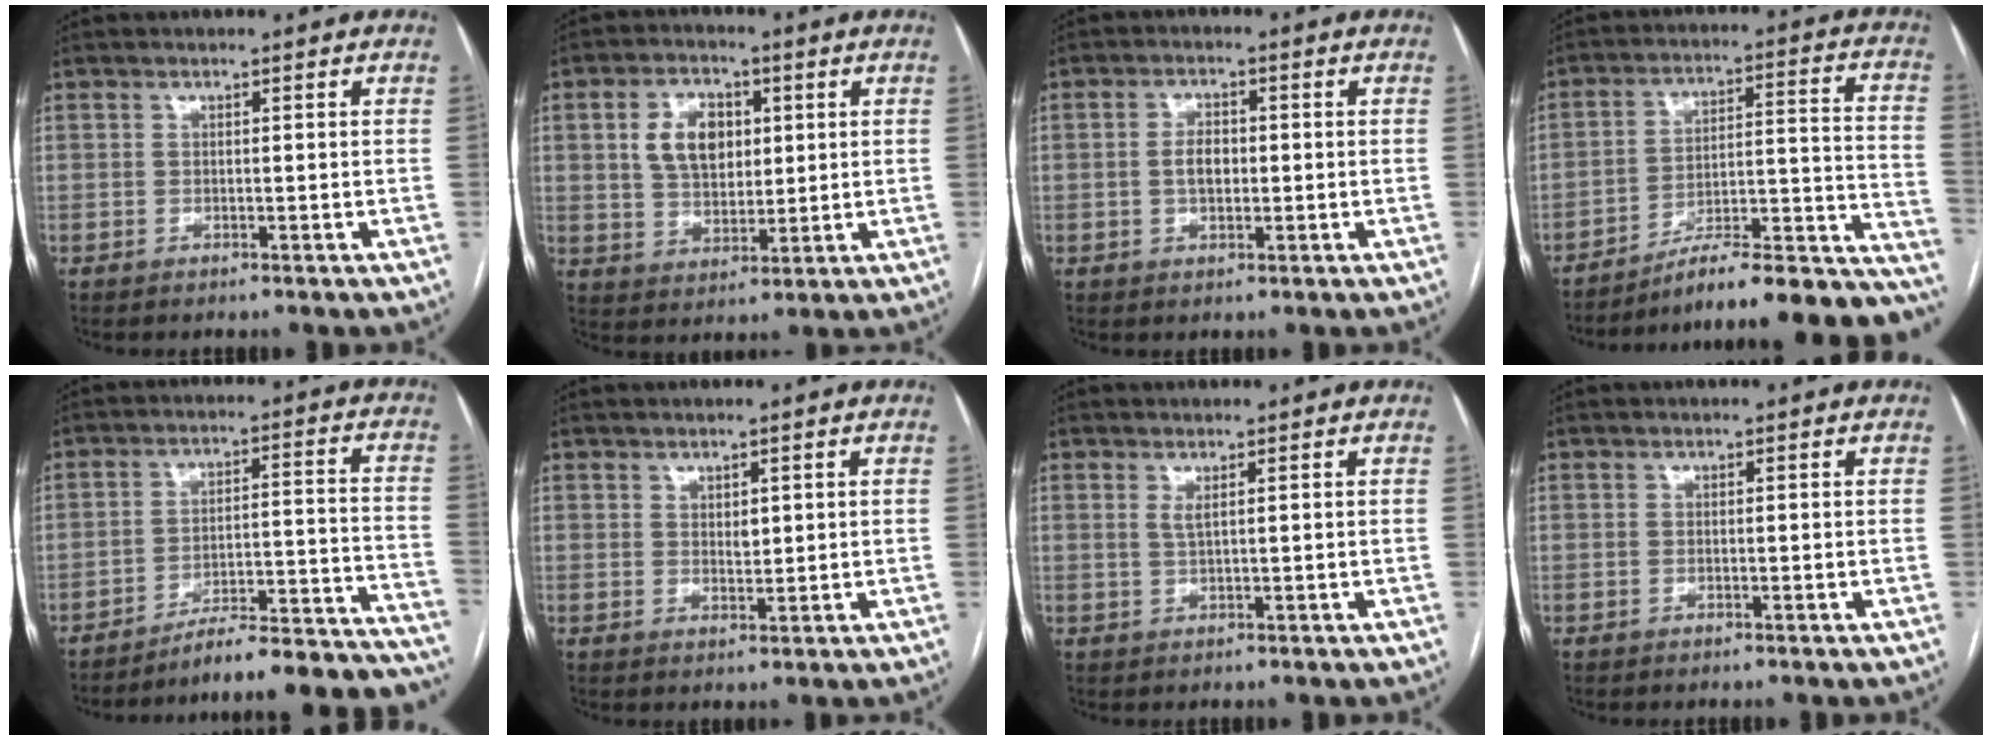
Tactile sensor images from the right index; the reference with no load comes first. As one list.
[{"total": 8.7, "force": [2.3, 5.7, 6.1], "torque": [-0.120, 0.014, 0.049]}, {"total": 3.4, "force": [-0.1, 2.0, 2.8], "torque": [-0.053, 0.006, -0.001]}, {"total": 24.2, "force": [-21.3, 2.9, 11.1], "torque": [-0.060, 0.039, -0.297]}, {"total": 22.5, "force": [-21.7, 0.9, 5.9], "torque": [-0.020, 0.024, -0.288]}, {"total": 1.7, "force": [0.7, 1.0, 1.2], "torque": [-0.018, -0.005, 0.015]}, {"total": 1.3, "force": [0.6, 0.1, 1.1], "torque": [-0.030, -0.005, 0.014]}, {"total": 0.0}]